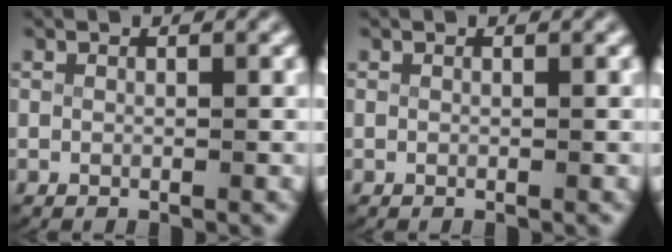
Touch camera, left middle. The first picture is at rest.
{"total": 0.0}